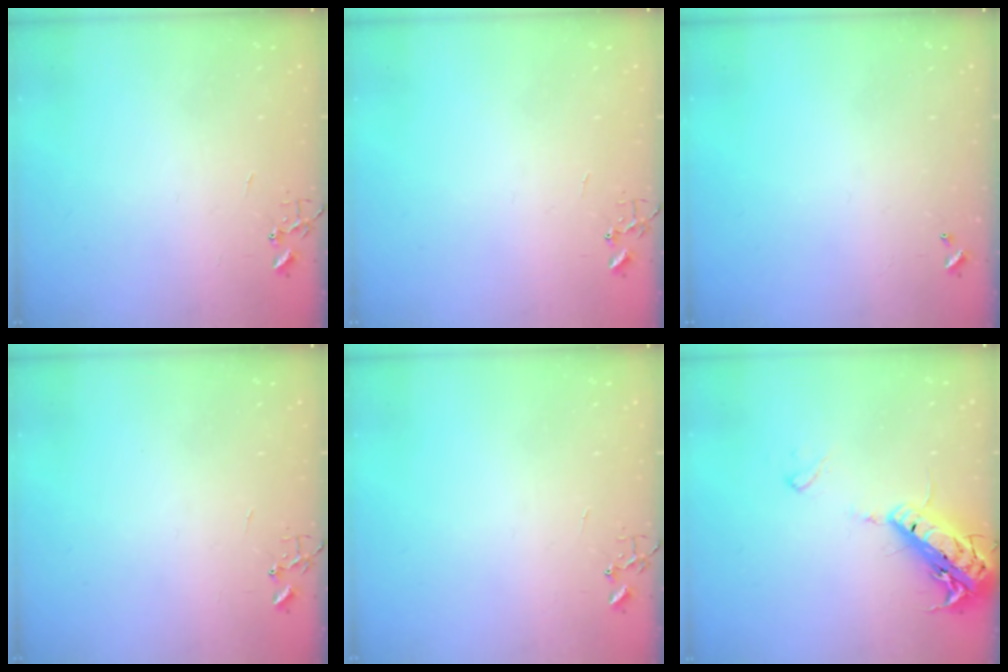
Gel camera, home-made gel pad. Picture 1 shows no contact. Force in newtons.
{"total": 0.0}
{"total": 0.0}
{"total": 0.0}
{"total": 0.0}
{"total": 17.5, "press": 17.2, "slide": 3.6}